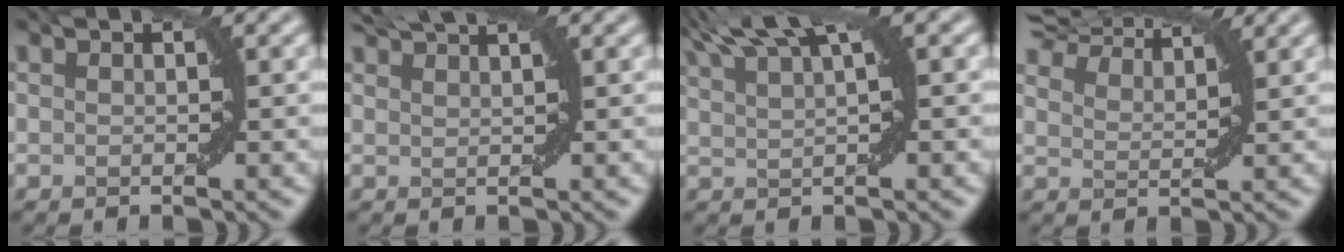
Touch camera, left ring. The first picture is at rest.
{"total": 3.0, "force": [2.5, 0.3, 1.5], "torque": [-0.015, 0.009, 0.040]}
{"total": 5.5, "force": [3.7, 1.2, 3.9], "torque": [-0.058, 0.025, 0.055]}
{"total": 8.7, "force": [8.0, 1.7, 3.2], "torque": [-0.071, 0.022, 0.106]}